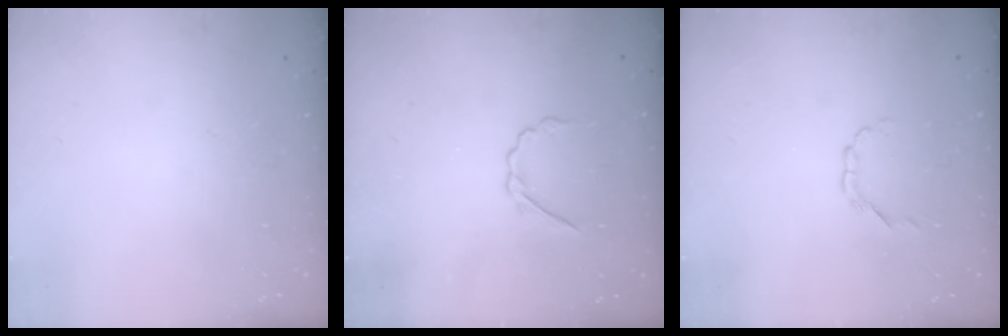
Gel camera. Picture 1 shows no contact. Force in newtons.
{"total": 2.8, "press": 2.6, "slide": 0.8}
{"total": 2.6, "press": 2.4, "slide": 0.9}